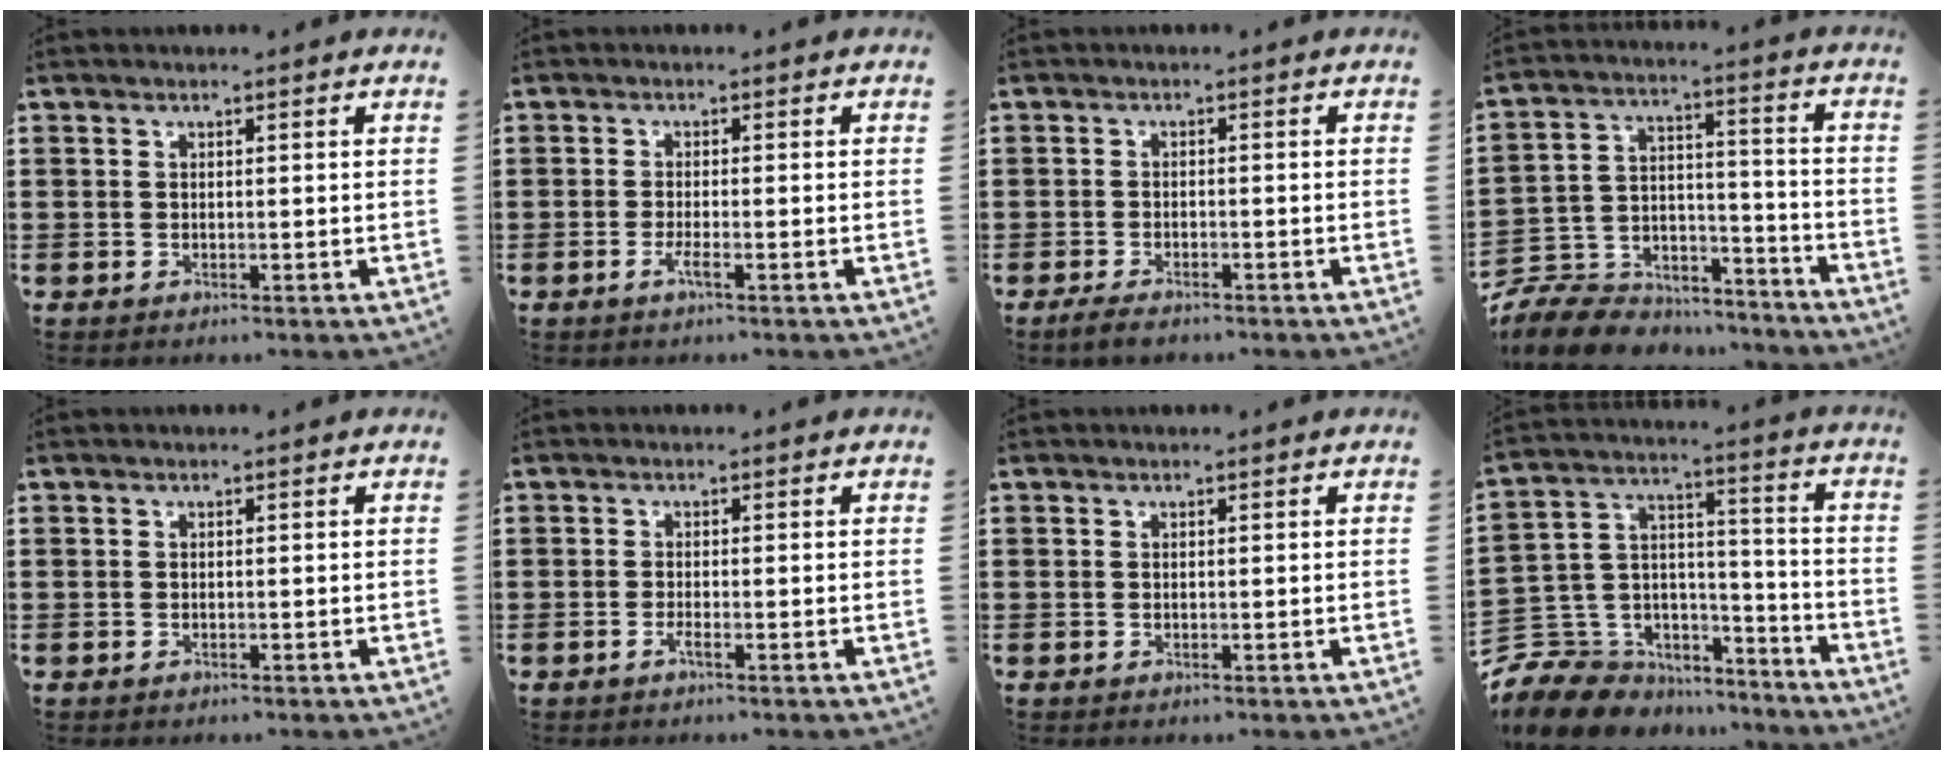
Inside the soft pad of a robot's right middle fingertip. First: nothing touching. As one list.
[{"total": 1.8, "force": [-0.9, 0.1, 1.6], "torque": [-0.035, -0.003, -0.020]}, {"total": 2.0, "force": [-1.6, 0.6, 1.1], "torque": [-0.028, 0.001, -0.034]}, {"total": 10.4, "force": [-9.7, 3.3, 2.1], "torque": [-0.064, 0.017, -0.196]}, {"total": 0.0}, {"total": 1.0, "force": [-0.7, 0.0, 0.8], "torque": [-0.024, -0.007, -0.014]}, {"total": 0.0}, {"total": 10.2, "force": [-8.2, 6.0, 1.4], "torque": [-0.065, 0.011, -0.159]}]